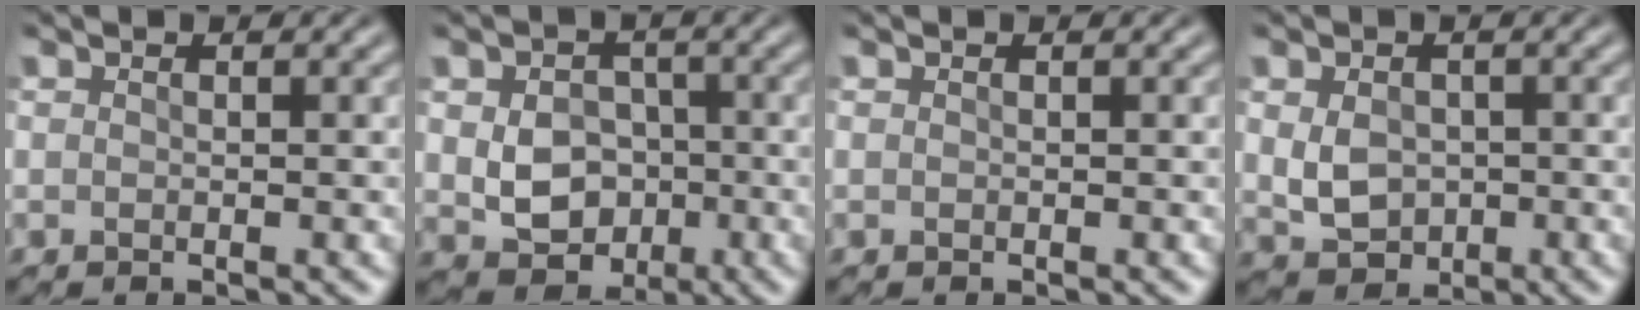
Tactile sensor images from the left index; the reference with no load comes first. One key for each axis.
{"total": 6.3, "fx": -0.7, "fy": 5.1, "fz": 3.8, "tx": -0.066, "ty": -0.009, "tz": -0.019}
{"total": 0.0}
{"total": 4.0, "fx": -0.3, "fy": 3.1, "fz": 2.5, "tx": -0.054, "ty": -0.010, "tz": -0.001}